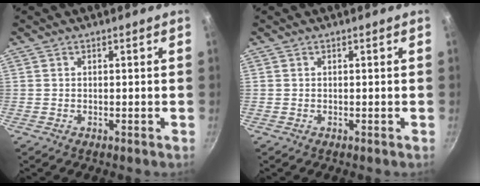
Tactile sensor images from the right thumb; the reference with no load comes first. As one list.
[{"total": 0.0}]